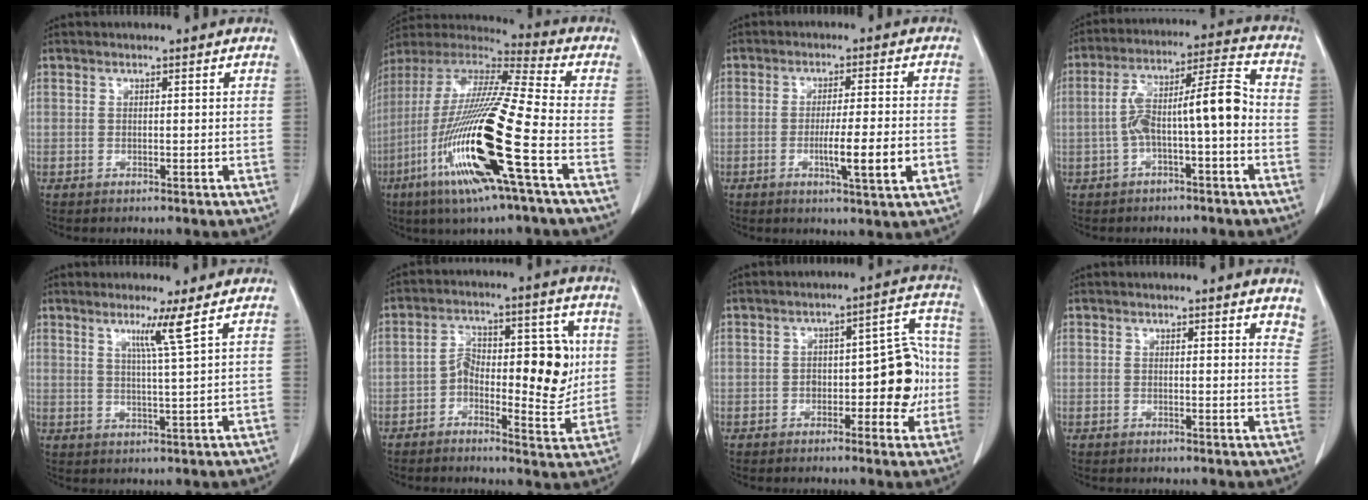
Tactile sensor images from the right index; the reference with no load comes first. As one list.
[{"total": 22.9, "force": [-7.8, 0.9, 21.5], "torque": [-0.454, -0.038, -0.153]}, {"total": 7.9, "force": [-2.2, 0.0, 7.6], "torque": [-0.120, -0.011, -0.034]}, {"total": 10.5, "force": [-2.0, 1.3, 10.2], "torque": [-0.177, 0.042, -0.032]}, {"total": 4.3, "force": [2.3, -1.7, 3.2], "torque": [-0.061, -0.011, 0.046]}, {"total": 11.6, "force": [-0.5, 4.9, 10.5], "torque": [-0.147, 0.030, -0.005]}, {"total": 9.3, "force": [-1.6, 3.9, 8.3], "torque": [-0.099, 0.040, -0.017]}, {"total": 5.5, "force": [5.0, 1.3, 2.0], "torque": [-0.008, -0.018, 0.035]}]